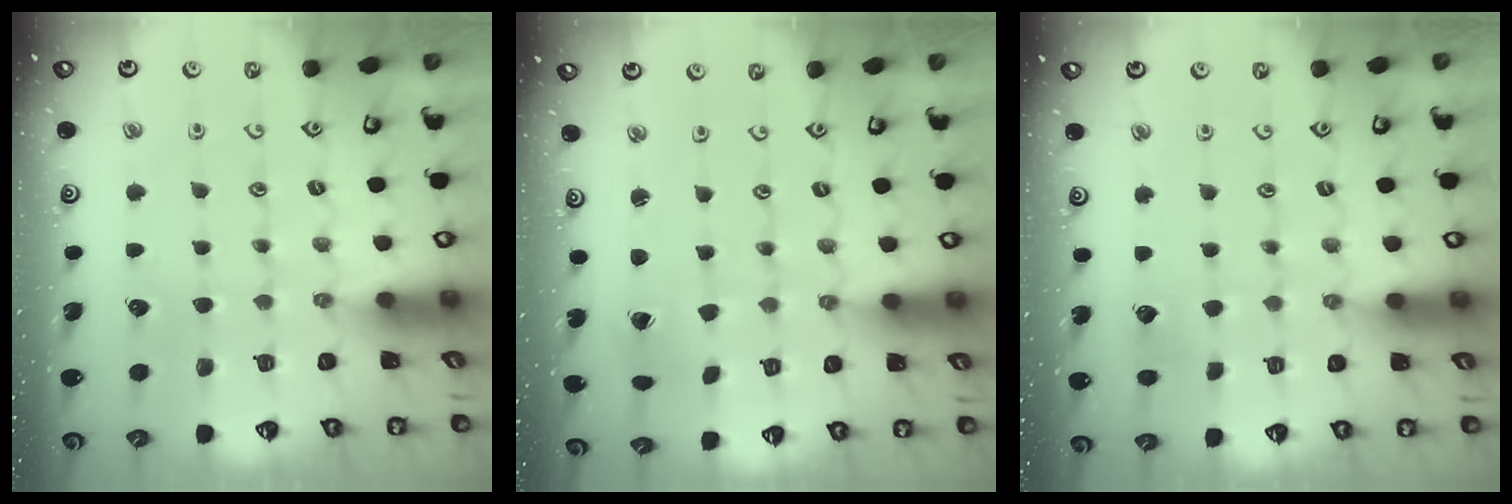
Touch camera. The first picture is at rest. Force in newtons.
{"total": 0.7, "press": 0.7, "slide": 0.1}
{"total": 2.7, "press": 2.7, "slide": 0.3}